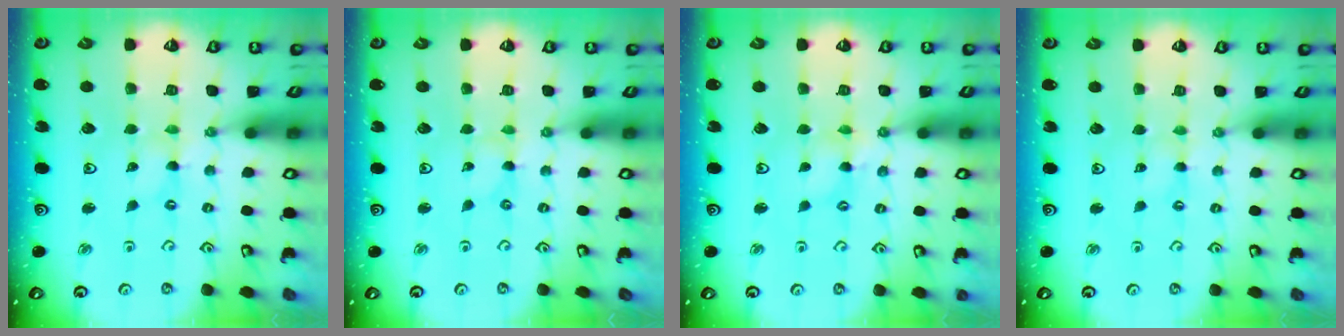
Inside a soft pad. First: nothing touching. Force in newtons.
{"total": 0.0}
{"total": 2.5, "press": 2.5, "slide": 0.3}
{"total": 0.0}